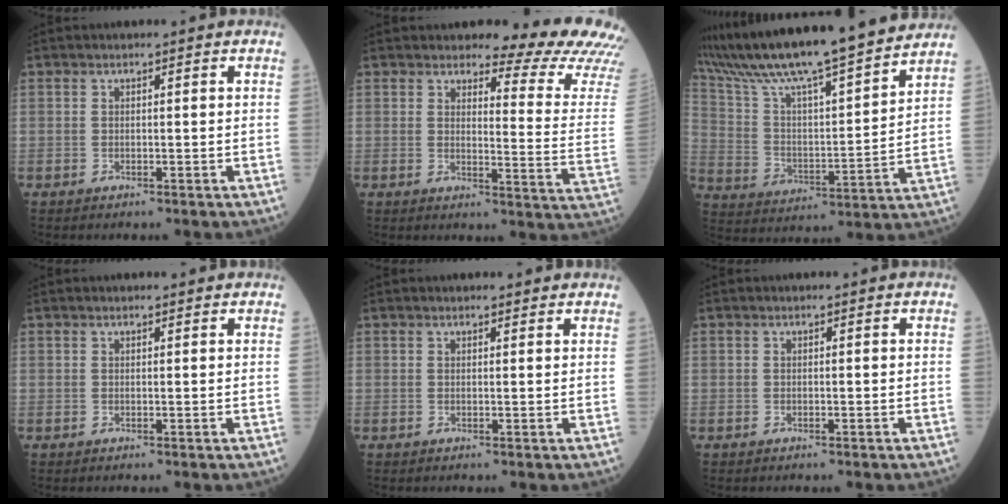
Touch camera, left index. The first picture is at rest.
{"total": 13.3, "force": [12.9, 0.1, 3.5], "torque": [-0.039, -0.119, 0.124]}
{"total": 22.0, "force": [19.5, 0.6, 10.1], "torque": [-0.185, -0.007, 0.316]}
{"total": 1.4, "force": [1.3, 0.3, 0.4], "torque": [-0.011, 0.008, 0.013]}
{"total": 2.7, "force": [2.5, 0.7, 0.8], "torque": [-0.011, 0.009, 0.022]}
{"total": 0.0}